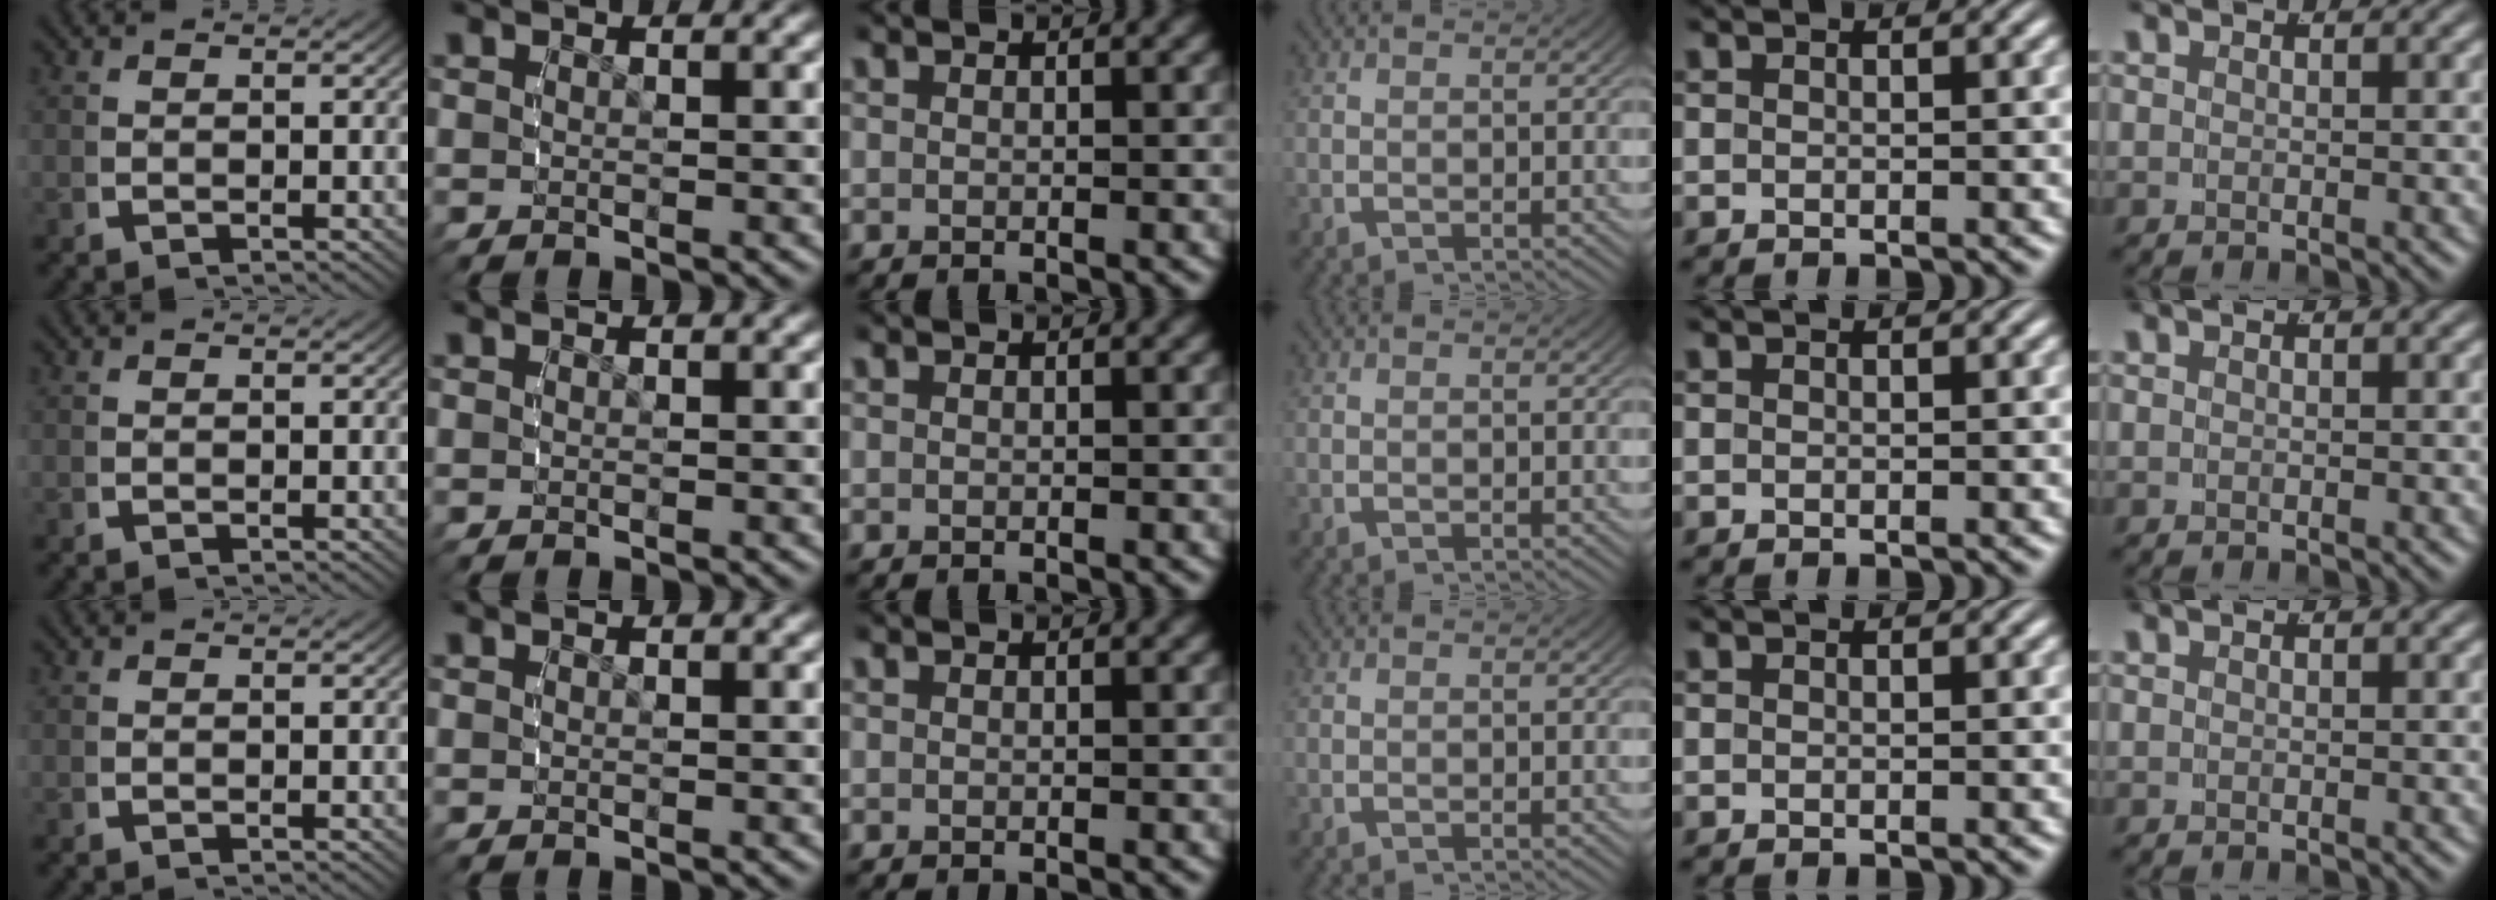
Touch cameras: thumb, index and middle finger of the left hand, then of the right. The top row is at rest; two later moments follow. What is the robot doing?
{"motion": "reach", "object": "pen bag"}